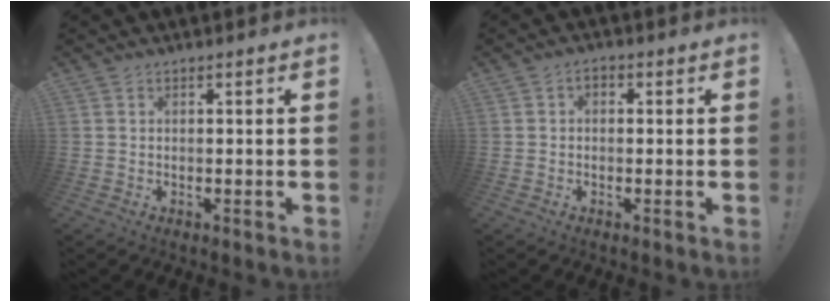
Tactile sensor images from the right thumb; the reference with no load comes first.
{"total": 1.8, "force": [-0.6, 1.2, 1.1], "torque": [-0.023, 0.008, -0.010]}